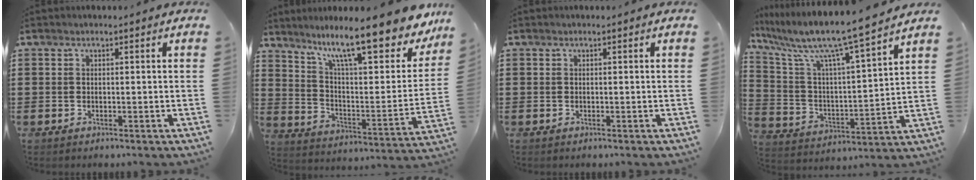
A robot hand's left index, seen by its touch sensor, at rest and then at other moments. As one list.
[{"total": 14.3, "force": [10.7, 2.0, 9.1], "torque": [-0.170, -0.071, 0.175]}, {"total": 0.0}, {"total": 10.1, "force": [8.4, -0.1, 5.6], "torque": [-0.144, -0.063, 0.132]}]